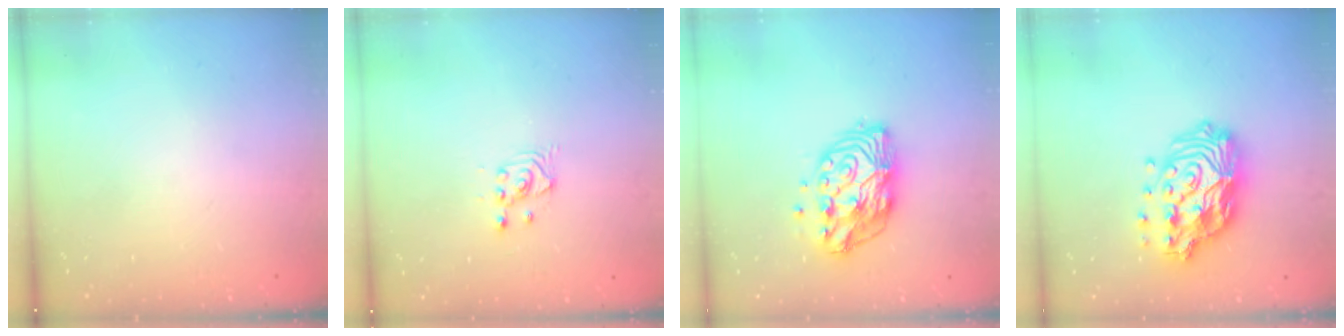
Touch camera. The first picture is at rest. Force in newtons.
{"total": 2.7, "press": 2.7, "slide": 0.2}
{"total": 12.6, "press": 12.6, "slide": 1.1}
{"total": 18.7, "press": 18.6, "slide": 1.5}